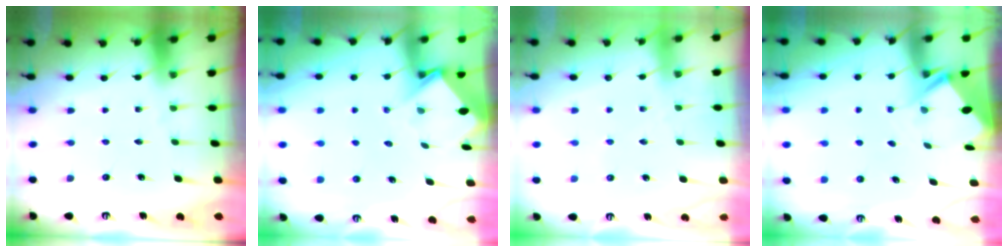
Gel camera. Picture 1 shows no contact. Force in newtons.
{"total": 3.5, "press": 3.5, "slide": 0.3}
{"total": 2.4, "press": 2.4, "slide": 0.4}
{"total": 2.9, "press": 2.8, "slide": 0.3}